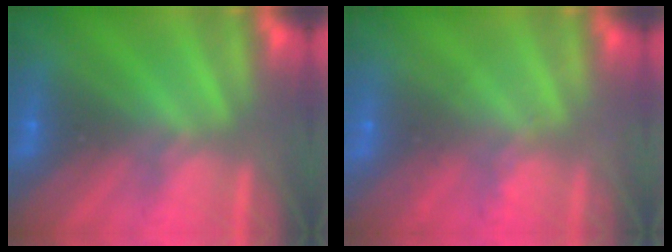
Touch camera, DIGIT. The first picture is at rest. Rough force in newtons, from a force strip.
{"total": 2.0}